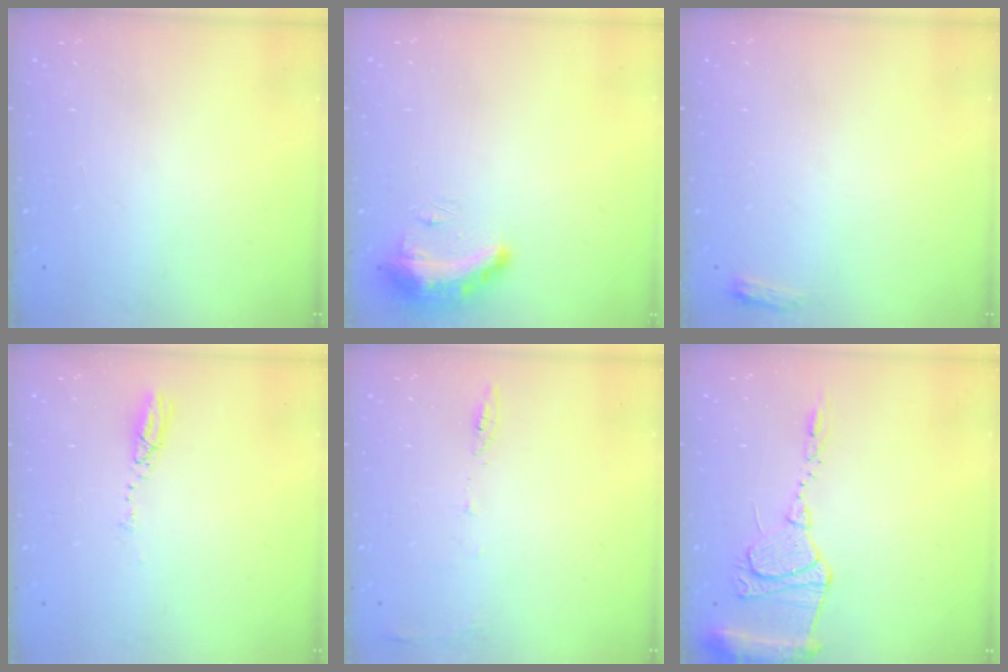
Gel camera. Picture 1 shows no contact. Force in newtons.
{"total": 15.9, "press": 10.7, "slide": 11.8}
{"total": 2.6, "press": 2.6, "slide": 0.4}
{"total": 3.7, "press": 3.7, "slide": 0.1}
{"total": 6.5, "press": 6.5, "slide": 0.9}
{"total": 13.7, "press": 13.6, "slide": 1.8}